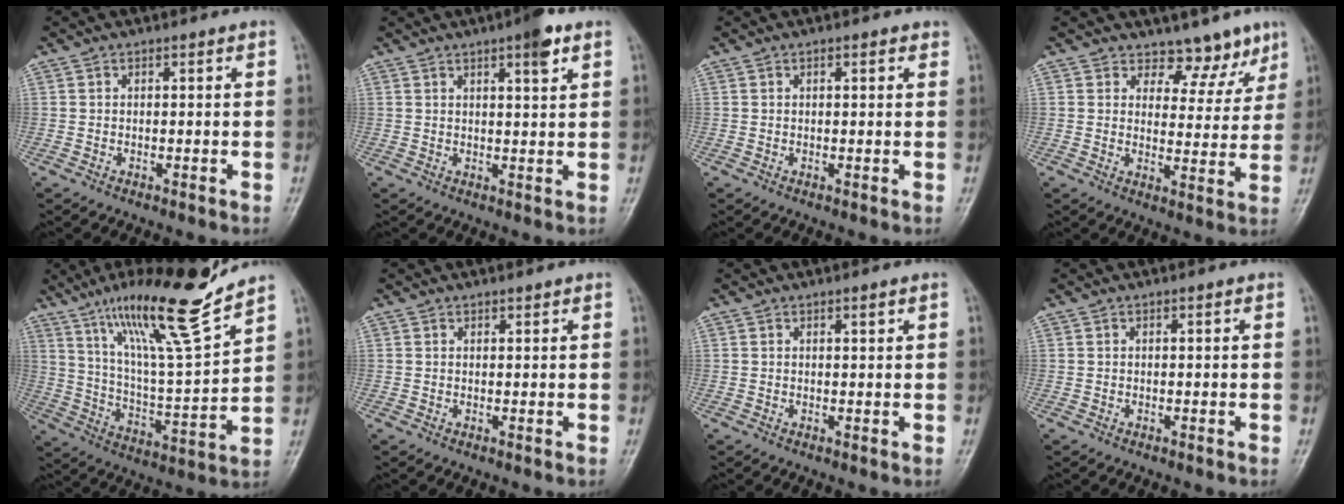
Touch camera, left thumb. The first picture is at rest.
{"total": 5.1, "force": [2.9, 1.0, 4.1], "torque": [-0.055, -0.010, 0.039]}
{"total": 1.4, "force": [0.8, 0.6, 1.1], "torque": [-0.012, 0.000, 0.007]}
{"total": 7.5, "force": [5.9, 4.2, 1.7], "torque": [0.014, -0.043, 0.075]}
{"total": 19.3, "force": [14.2, 1.7, 13.0], "torque": [-0.198, -0.080, 0.247]}
{"total": 0.7, "force": [0.6, 0.2, 0.2], "torque": [-0.004, -0.004, 0.009]}
{"total": 0.9, "force": [0.6, 0.2, 0.7], "torque": [-0.010, -0.003, 0.009]}
{"total": 0.0}